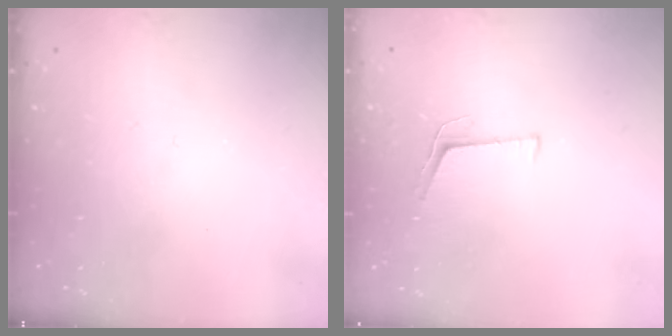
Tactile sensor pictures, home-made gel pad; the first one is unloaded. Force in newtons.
{"total": 4.2, "press": 3.5, "slide": 2.3}